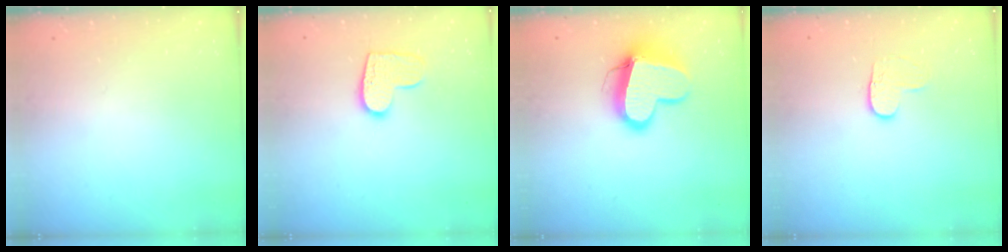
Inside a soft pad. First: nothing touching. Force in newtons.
{"total": 9.8, "press": 9.8, "slide": 0.3}
{"total": 13.3, "press": 13.2, "slide": 1.3}
{"total": 4.0, "press": 4.0, "slide": 0.4}